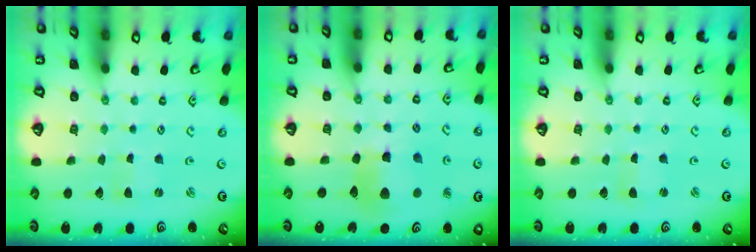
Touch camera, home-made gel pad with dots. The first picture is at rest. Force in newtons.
{"total": 11.2, "press": 11.2, "slide": 1.4}
{"total": 1.4, "press": 1.4, "slide": 0.3}